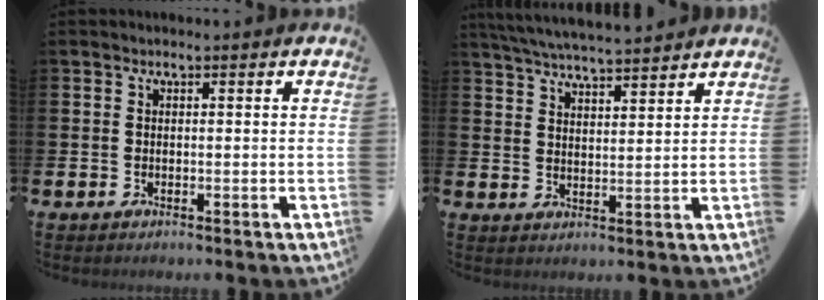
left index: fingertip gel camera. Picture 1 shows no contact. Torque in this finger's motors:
{"motor_torque": [0.29, -0.43, 0.59, 0.21]}